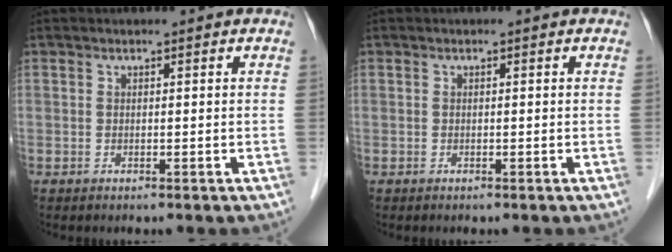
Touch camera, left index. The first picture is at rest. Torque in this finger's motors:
{"motor_torque": [0.00, 0.00, -0.01, 0.00]}